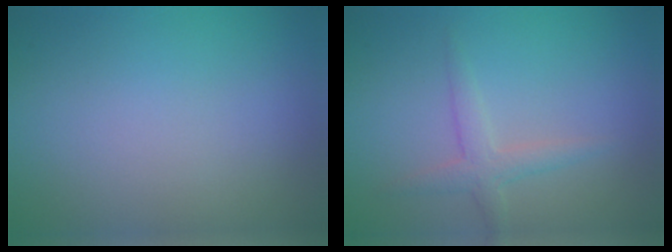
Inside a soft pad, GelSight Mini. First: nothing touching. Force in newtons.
{"total": 2.1, "press": 2.1, "slide": 0.1}